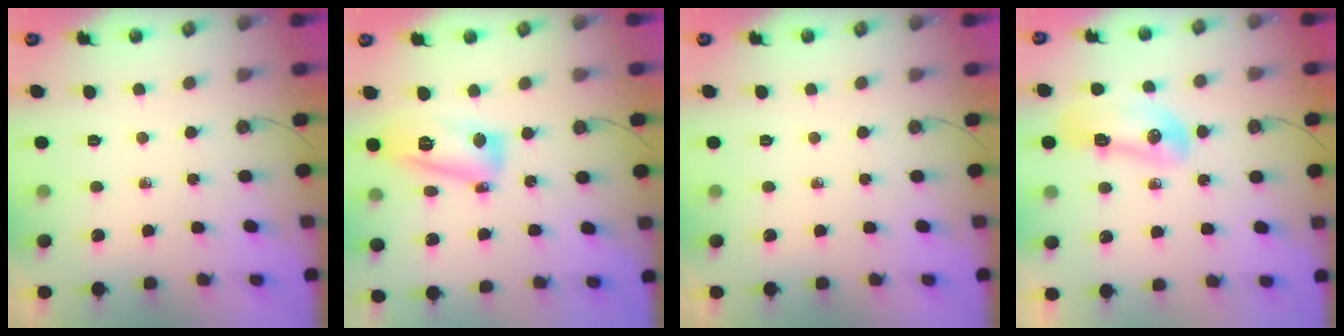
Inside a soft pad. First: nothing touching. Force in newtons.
{"total": 14.7, "press": 14.7, "slide": 1.2}
{"total": 0.0}
{"total": 10.4, "press": 10.2, "slide": 1.7}